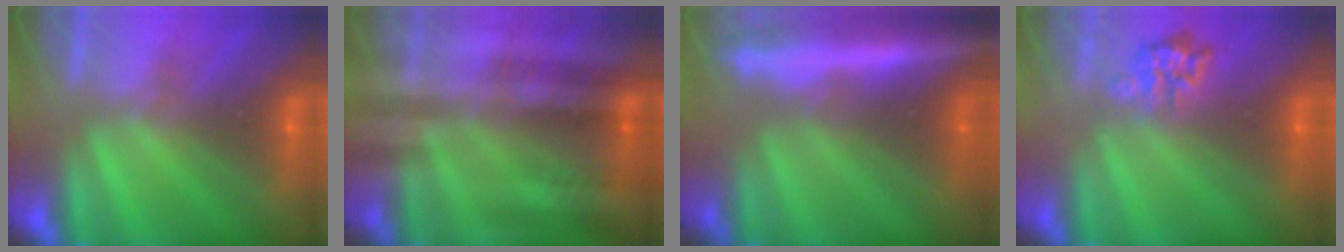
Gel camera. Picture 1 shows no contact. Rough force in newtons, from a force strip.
{"total": 2.6}
{"total": 9.0}
{"total": 2.4}